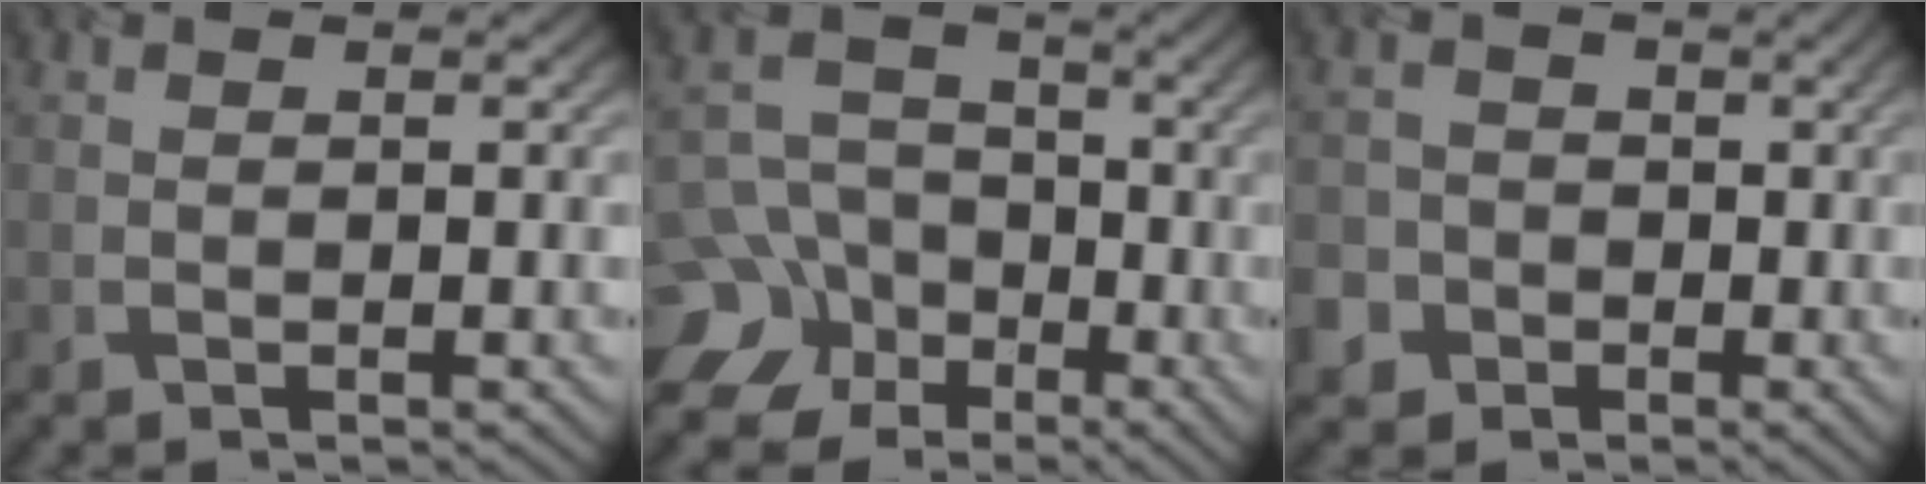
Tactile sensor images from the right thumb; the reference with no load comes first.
{"total": 11.6, "force": [-6.1, 9.6, 2.0], "torque": [-0.075, -0.033, -0.125]}
{"total": 4.5, "force": [-2.6, 3.7, -0.2], "torque": [0.004, -0.012, -0.056]}